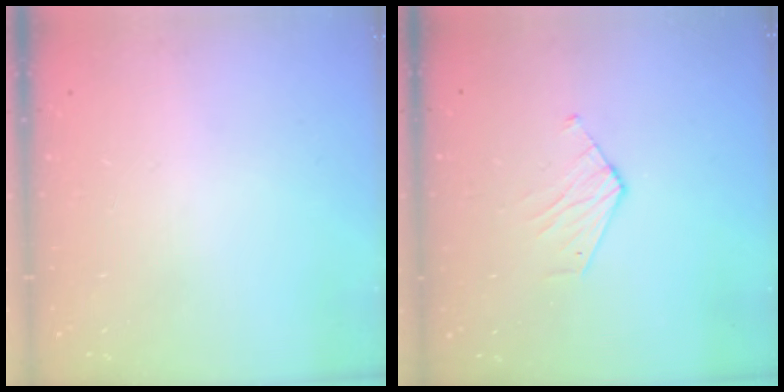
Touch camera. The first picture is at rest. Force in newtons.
{"total": 3.9, "press": 3.9, "slide": 0.3}